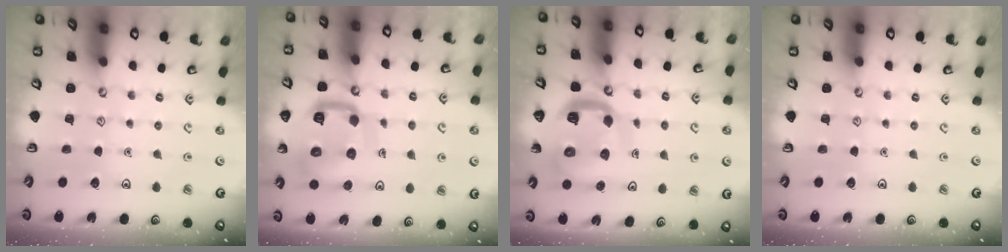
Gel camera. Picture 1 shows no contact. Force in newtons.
{"total": 16.6, "press": 16.5, "slide": 1.6}
{"total": 12.8, "press": 12.7, "slide": 1.6}
{"total": 0.0}